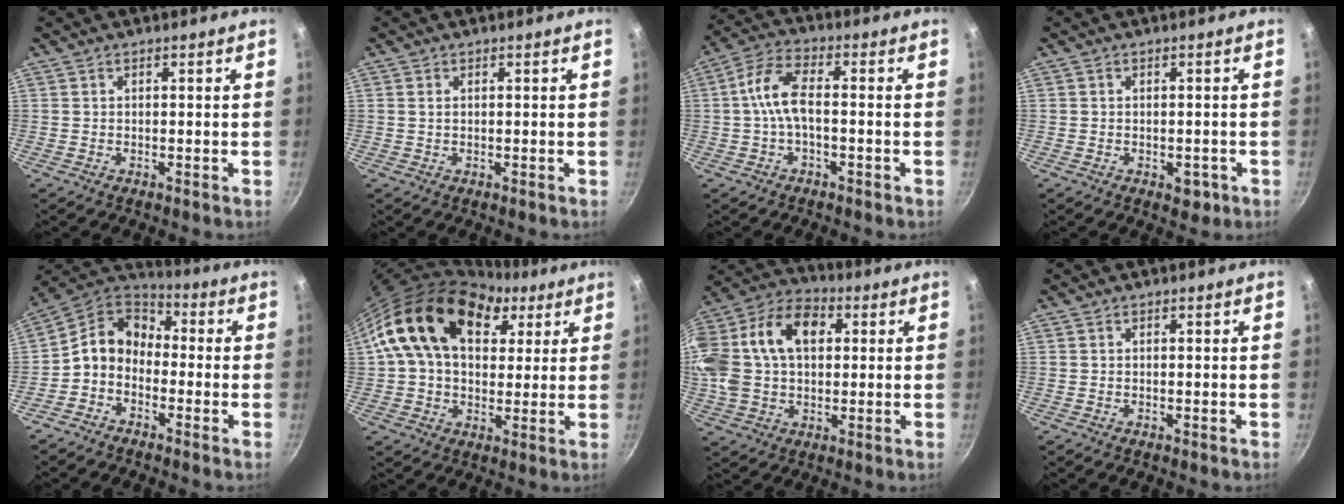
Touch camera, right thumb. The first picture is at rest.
{"total": 0.8, "force": [0.2, 0.5, 0.6], "torque": [-0.010, 0.001, 0.003]}
{"total": 7.5, "force": [-1.2, 3.8, 6.3], "torque": [-0.129, 0.032, -0.032]}
{"total": 3.2, "force": [-1.2, 2.1, 2.1], "torque": [-0.013, 0.012, -0.007]}
{"total": 9.5, "force": [-2.0, 7.3, 5.6], "torque": [-0.080, 0.048, -0.066]}
{"total": 21.1, "force": [7.8, 14.0, 13.7], "torque": [-0.221, 0.009, 0.121]}
{"total": 24.1, "force": [4.5, 16.6, 16.8], "torque": [-0.351, 0.045, 0.066]}
{"total": 0.0}